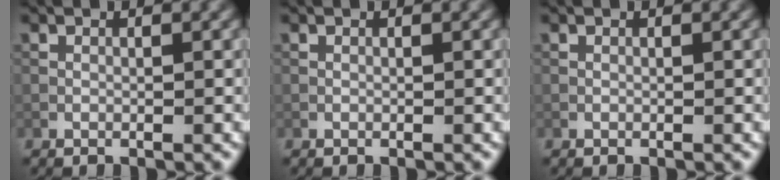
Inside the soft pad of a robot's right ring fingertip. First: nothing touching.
{"total": 0.0}
{"total": 0.0}